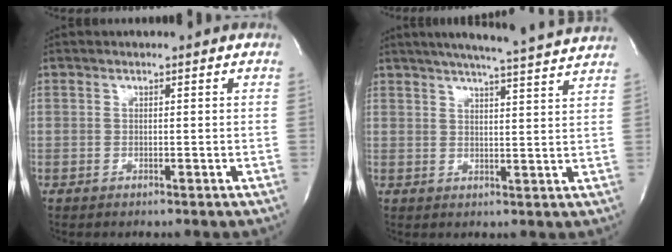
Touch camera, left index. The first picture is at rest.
{"total": 14.2, "force": [12.7, -0.8, 6.4], "torque": [-0.110, -0.007, 0.156]}